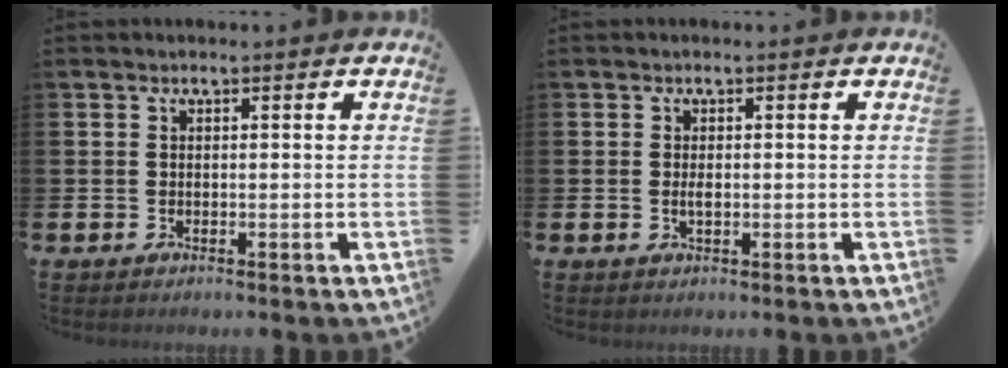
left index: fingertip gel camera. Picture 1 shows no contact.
{"total": 1.1, "force": [0.0, 0.4, 1.0], "torque": [-0.016, 0.001, -0.002]}